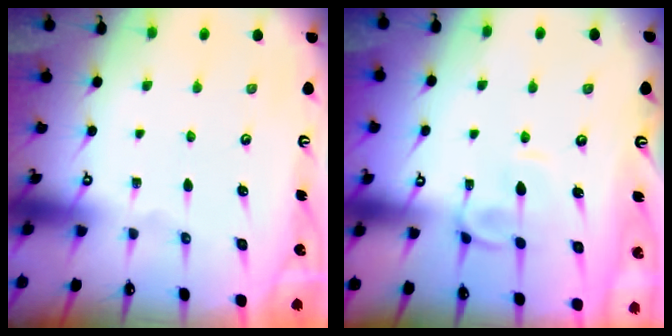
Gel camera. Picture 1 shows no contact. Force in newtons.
{"total": 2.5, "press": 2.4, "slide": 0.8}